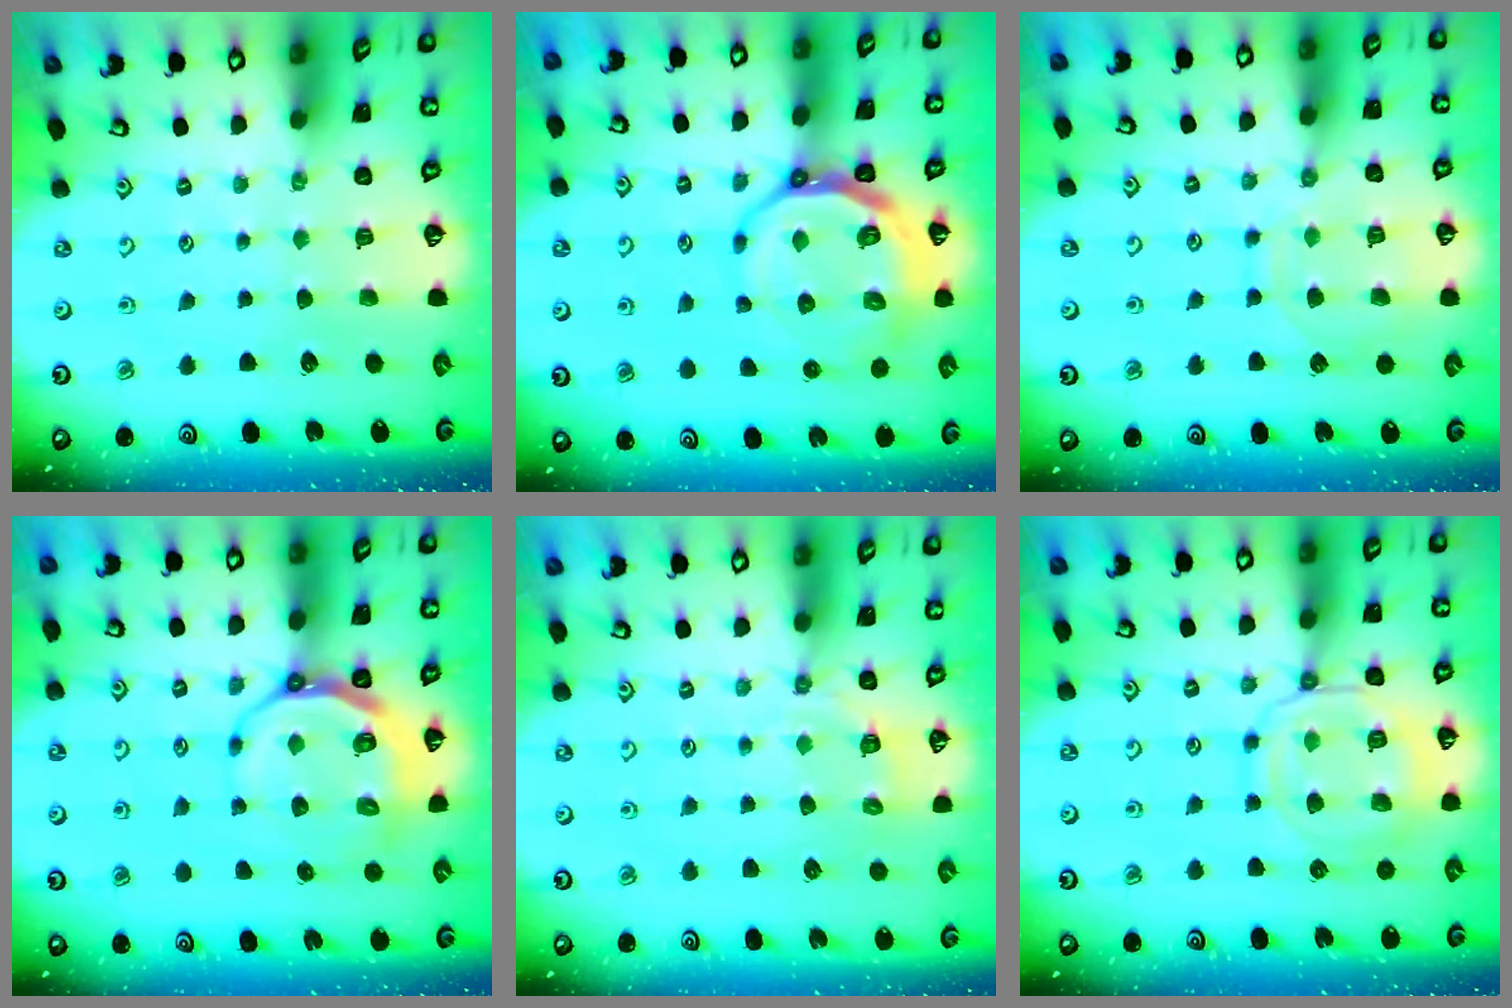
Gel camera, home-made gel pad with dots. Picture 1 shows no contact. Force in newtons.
{"total": 13.8, "press": 13.4, "slide": 3.5}
{"total": 10.3, "press": 10.2, "slide": 1.0}
{"total": 9.6, "press": 9.0, "slide": 3.3}
{"total": 4.1, "press": 3.8, "slide": 1.5}
{"total": 14.4, "press": 14.3, "slide": 1.4}